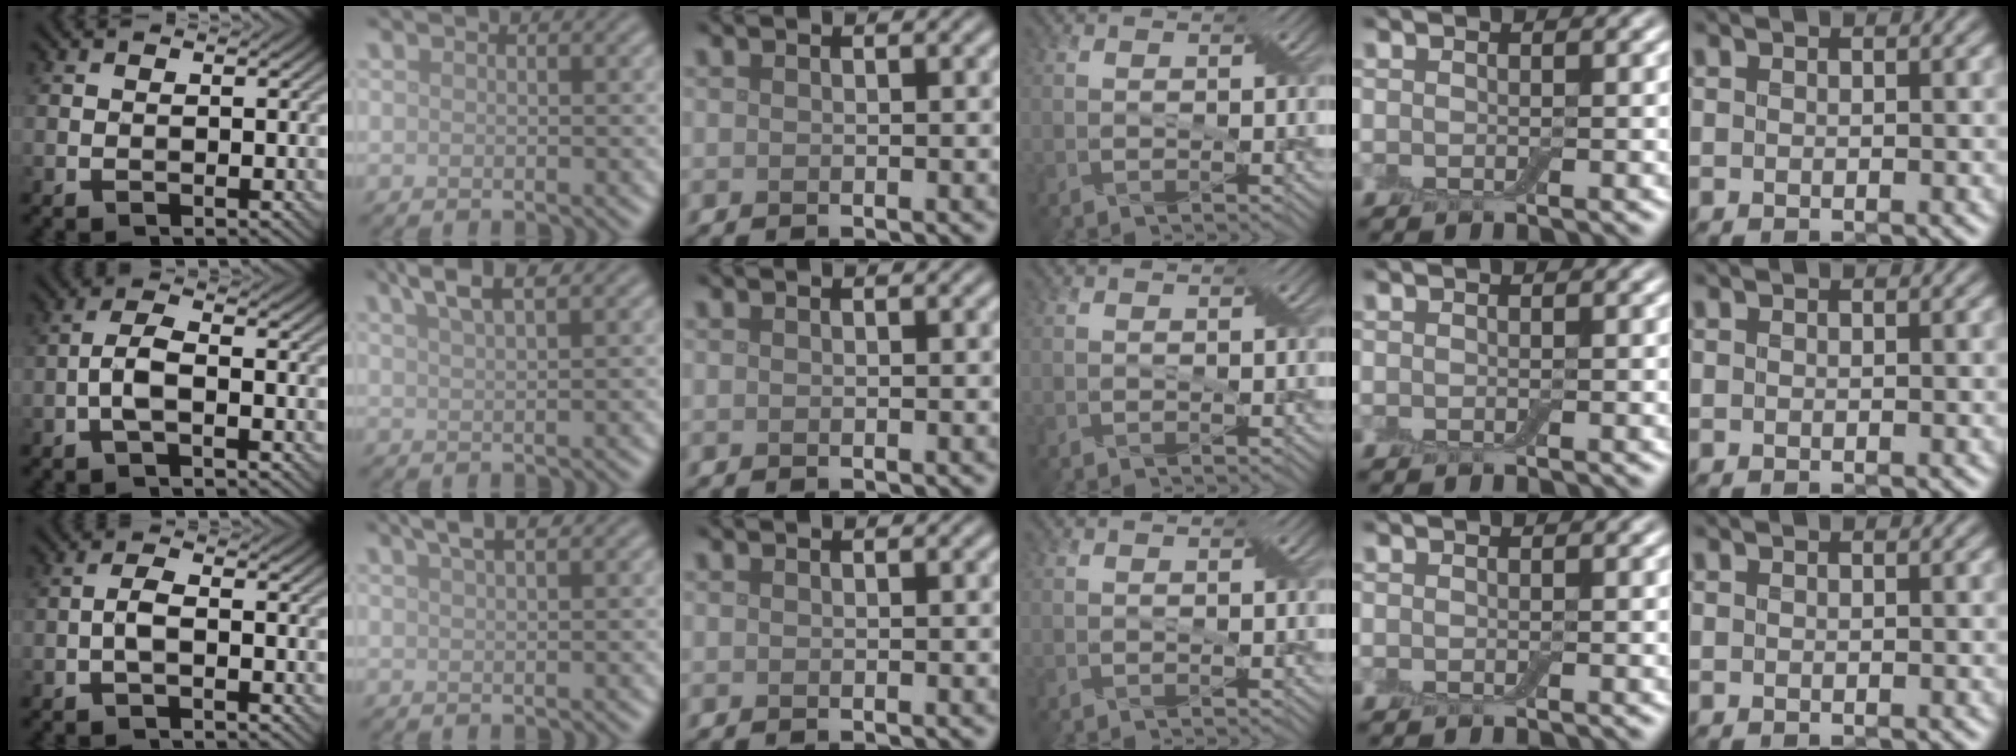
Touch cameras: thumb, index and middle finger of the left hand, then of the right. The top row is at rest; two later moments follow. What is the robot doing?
{"motion": "shake", "object": "box of matches"}